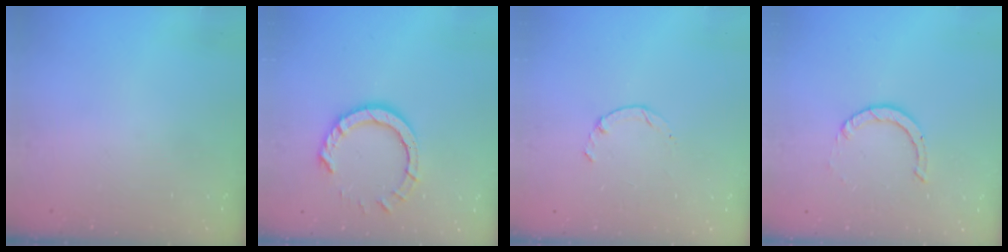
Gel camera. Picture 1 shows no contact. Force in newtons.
{"total": 8.6, "press": 8.5, "slide": 0.6}
{"total": 1.3, "press": 1.2, "slide": 0.4}
{"total": 2.0, "press": 2.0, "slide": 0.2}